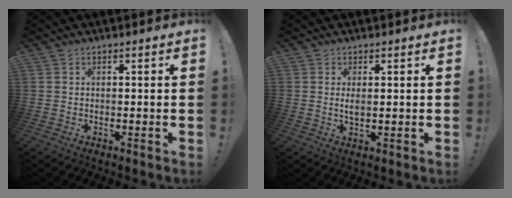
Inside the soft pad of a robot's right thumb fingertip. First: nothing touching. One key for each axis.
{"total": 2.1, "fx": 0.7, "fy": 0.6, "fz": 1.9, "tx": -0.032, "ty": -0.004, "tz": 0.010}